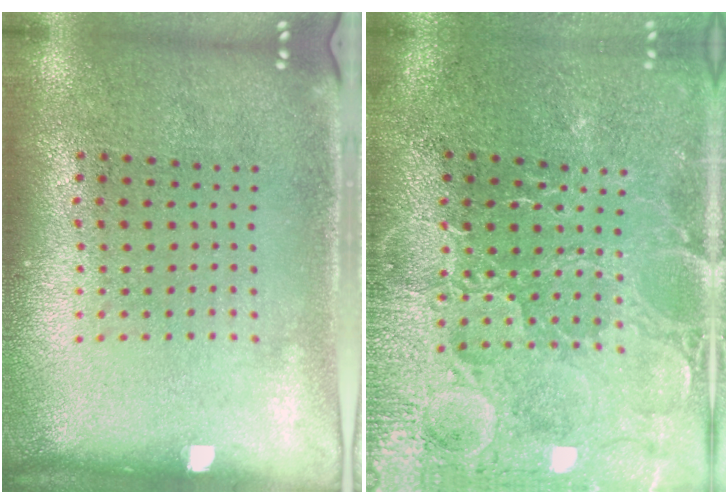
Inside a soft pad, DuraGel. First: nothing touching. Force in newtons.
{"total": 3.6, "press": 3.5, "slide": 0.8}